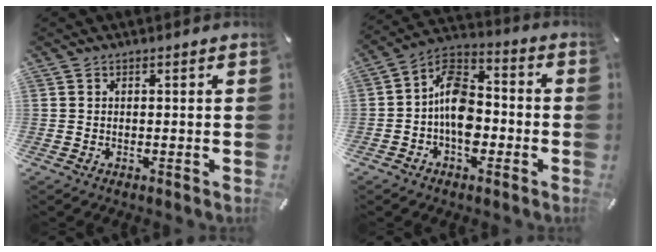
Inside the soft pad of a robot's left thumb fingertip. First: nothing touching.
{"total": 10.7, "force": [-2.8, 7.4, 7.2], "torque": [-0.147, 0.014, -0.052]}